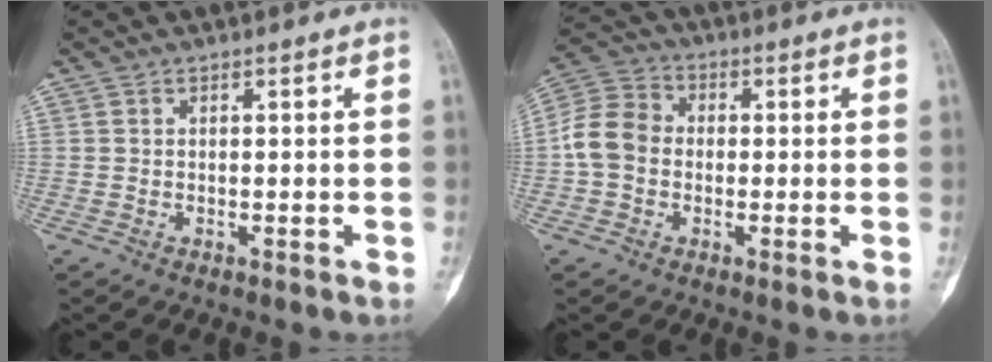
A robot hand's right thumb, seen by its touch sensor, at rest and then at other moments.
{"total": 8.1, "force": [-0.7, 6.7, 4.6], "torque": [-0.081, 0.027, -0.028]}